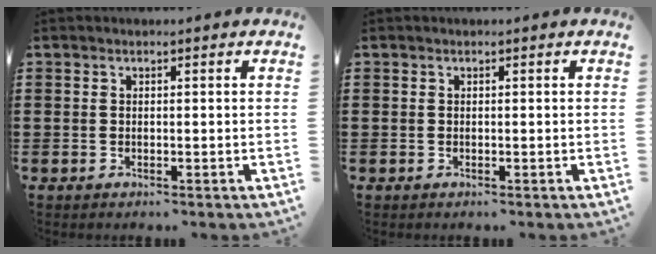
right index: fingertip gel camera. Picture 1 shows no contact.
{"total": 0.0}